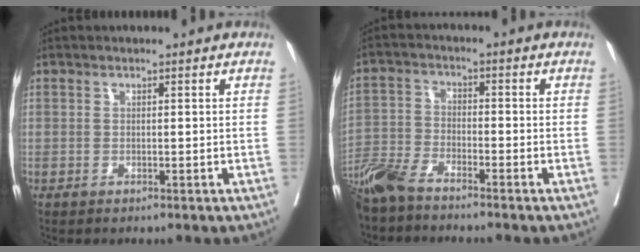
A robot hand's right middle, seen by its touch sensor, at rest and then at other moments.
{"total": 7.2, "force": [-6.2, 1.4, 3.3], "torque": [-0.073, -0.021, -0.128]}